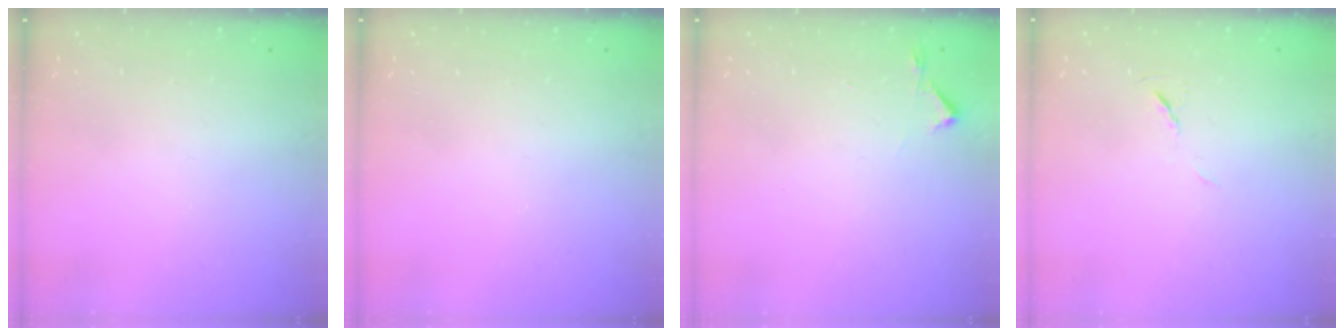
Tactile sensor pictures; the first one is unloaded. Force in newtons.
{"total": 0.0}
{"total": 2.7, "press": 2.6, "slide": 0.4}
{"total": 5.6, "press": 5.1, "slide": 2.2}